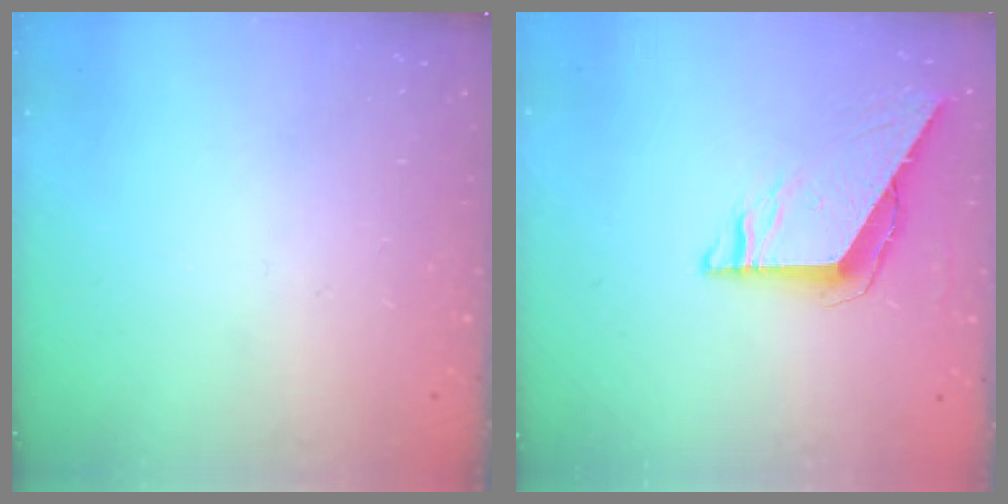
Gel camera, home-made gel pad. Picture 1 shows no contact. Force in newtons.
{"total": 7.2, "press": 7.2, "slide": 0.5}